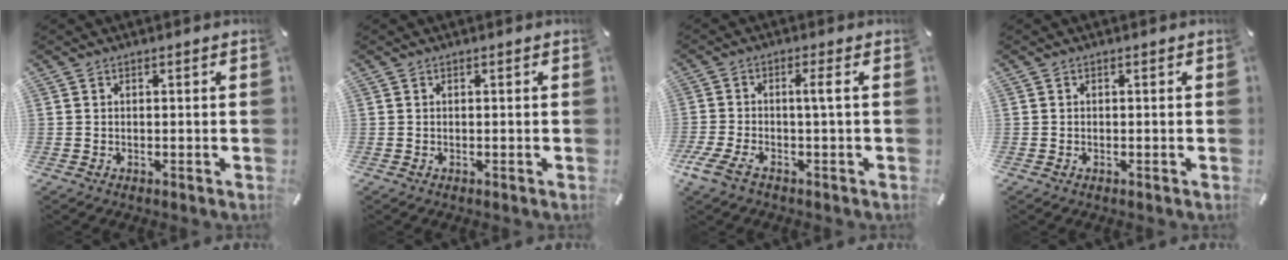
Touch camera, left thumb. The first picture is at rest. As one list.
[{"total": 0.0}, {"total": 6.1, "force": [-1.2, 1.4, 5.8], "torque": [-0.130, -0.007, -0.029]}, {"total": 0.0}]